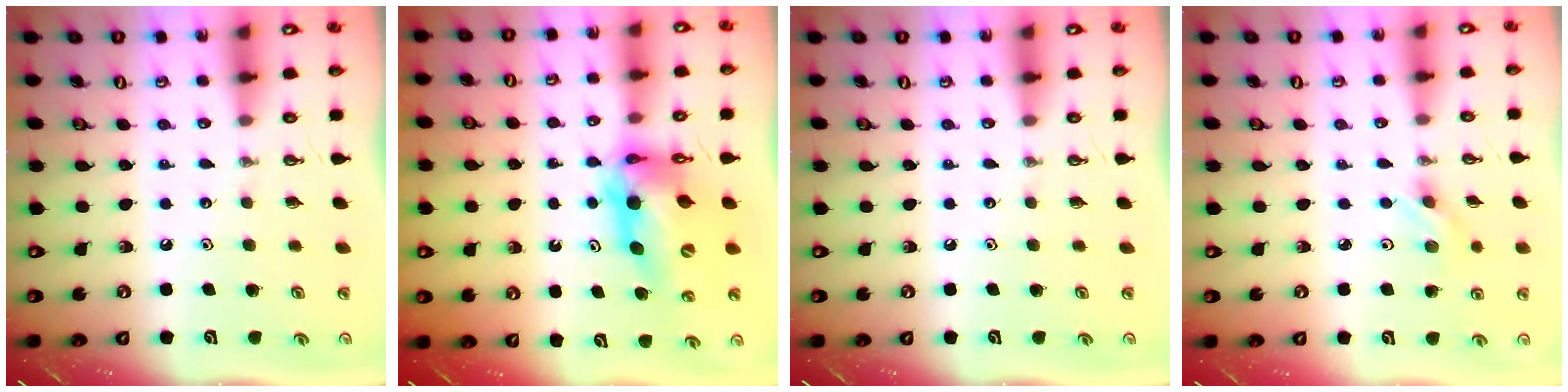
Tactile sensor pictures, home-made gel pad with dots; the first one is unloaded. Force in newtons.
{"total": 12.9, "press": 12.8, "slide": 1.3}
{"total": 0.0}
{"total": 2.9, "press": 2.6, "slide": 1.4}